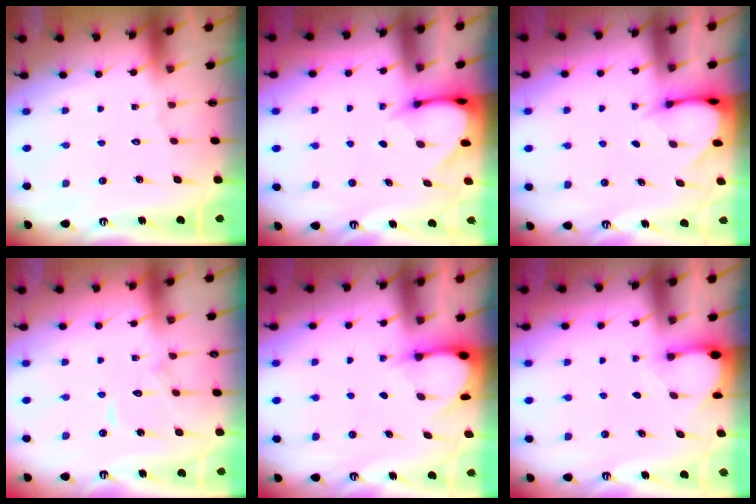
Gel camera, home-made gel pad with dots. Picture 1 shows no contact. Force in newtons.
{"total": 3.5, "press": 3.5, "slide": 0.3}
{"total": 2.9, "press": 2.8, "slide": 0.3}
{"total": 6.8, "press": 6.7, "slide": 0.7}
{"total": 3.2, "press": 3.2, "slide": 0.3}
{"total": 3.4, "press": 3.4, "slide": 0.3}